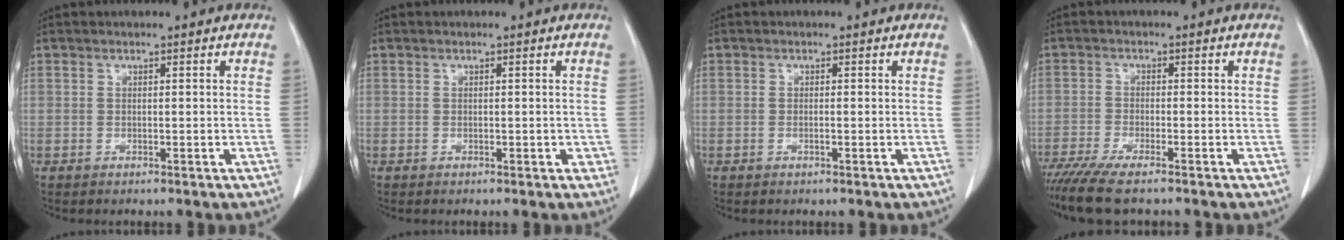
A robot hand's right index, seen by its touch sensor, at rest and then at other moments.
{"total": 0.9, "force": [-0.2, 0.5, 0.7], "torque": [-0.005, 0.002, -0.003]}
{"total": 0.6, "force": [-0.2, -0.1, 0.5], "torque": [-0.011, 0.000, -0.003]}
{"total": 7.9, "force": [-6.3, 0.8, 4.7], "torque": [-0.077, -0.019, -0.106]}